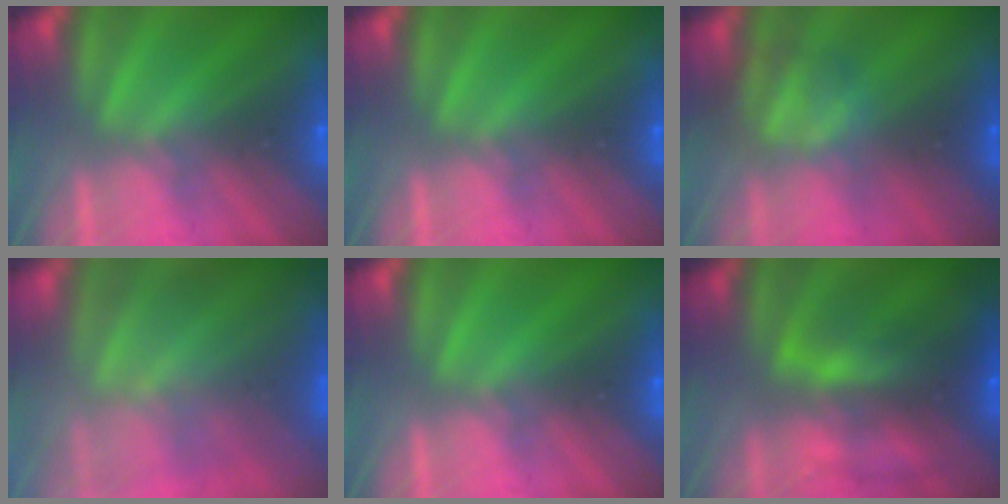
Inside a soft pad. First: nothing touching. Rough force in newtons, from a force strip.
{"total": 0.0}
{"total": 2.4}
{"total": 11.6}
{"total": 0.0}
{"total": 5.7}